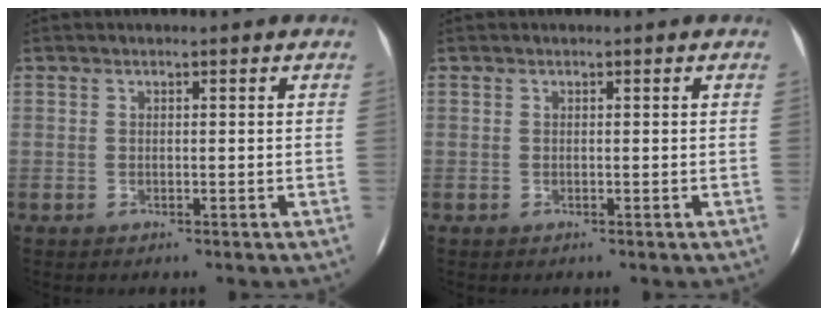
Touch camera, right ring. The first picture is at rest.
{"total": 0.0}